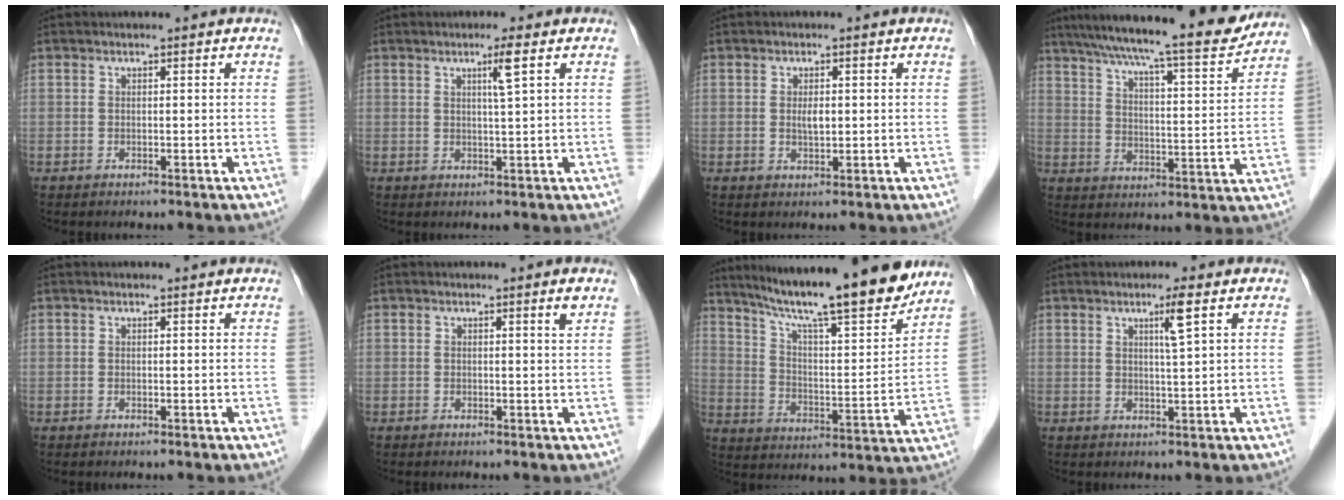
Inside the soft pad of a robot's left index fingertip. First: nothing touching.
{"total": 2.7, "force": [1.1, -0.6, 2.4], "torque": [-0.044, -0.006, 0.021]}
{"total": 1.9, "force": [0.1, 0.7, 1.7], "torque": [-0.031, -0.004, 0.003]}
{"total": 20.8, "force": [18.2, 1.6, 9.9], "torque": [-0.160, -0.011, 0.254]}
{"total": 0.7, "force": [0.7, 0.1, 0.2], "torque": [-0.008, 0.005, 0.009]}
{"total": 1.0, "force": [0.5, -0.3, 0.8], "torque": [-0.014, -0.009, 0.008]}
{"total": 21.3, "force": [18.1, 1.6, 11.2], "torque": [-0.184, -0.014, 0.276]}
{"total": 3.3, "force": [1.5, -0.5, 2.9], "torque": [-0.052, -0.004, 0.028]}